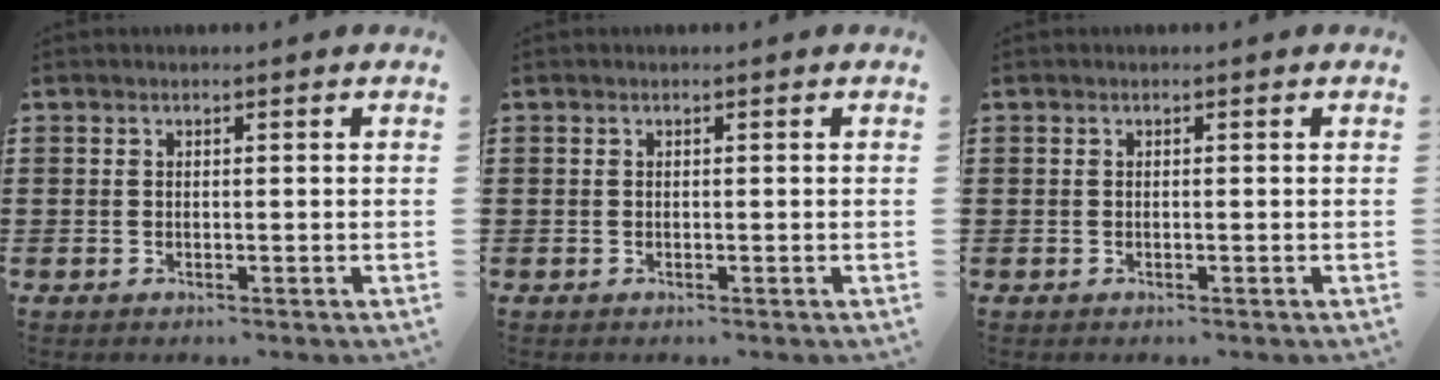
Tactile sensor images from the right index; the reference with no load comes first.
{"total": 0.0}
{"total": 0.0}